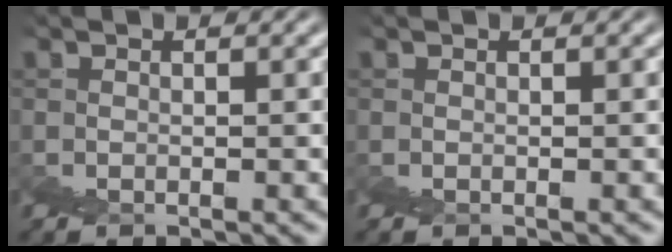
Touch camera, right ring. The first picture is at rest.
{"total": 0.0}